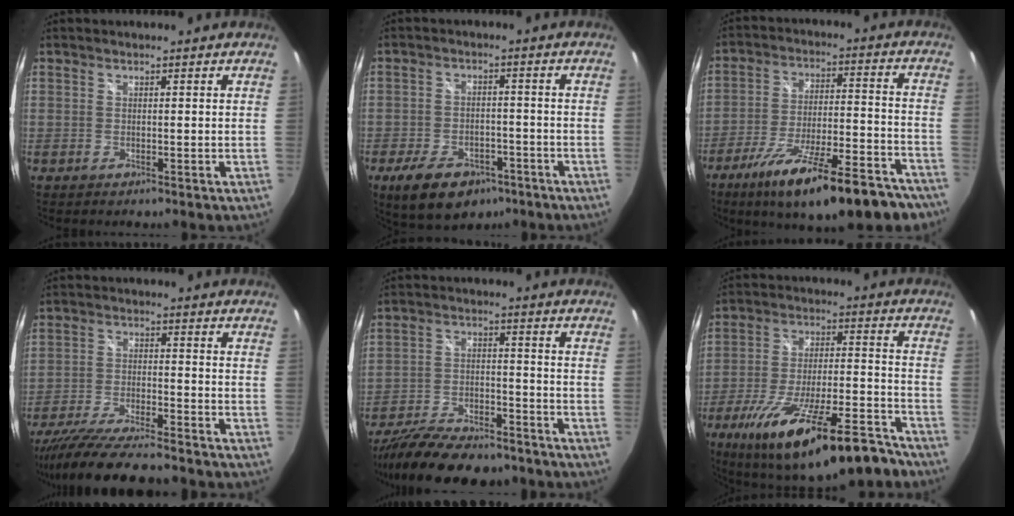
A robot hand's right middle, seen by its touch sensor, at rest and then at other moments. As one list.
[{"total": 11.8, "force": [-7.2, 6.8, 6.4], "torque": [-0.145, -0.008, -0.106]}, {"total": 24.2, "force": [-17.9, 6.2, 15.0], "torque": [-0.240, -0.038, -0.254]}, {"total": 15.2, "force": [-13.3, 1.6, 7.2], "torque": [-0.152, -0.032, -0.225]}, {"total": 18.6, "force": [-15.4, 5.7, 8.7], "torque": [-0.177, -0.026, -0.240]}, {"total": 25.7, "force": [-18.2, 6.9, 16.8], "torque": [-0.286, -0.036, -0.264]}]